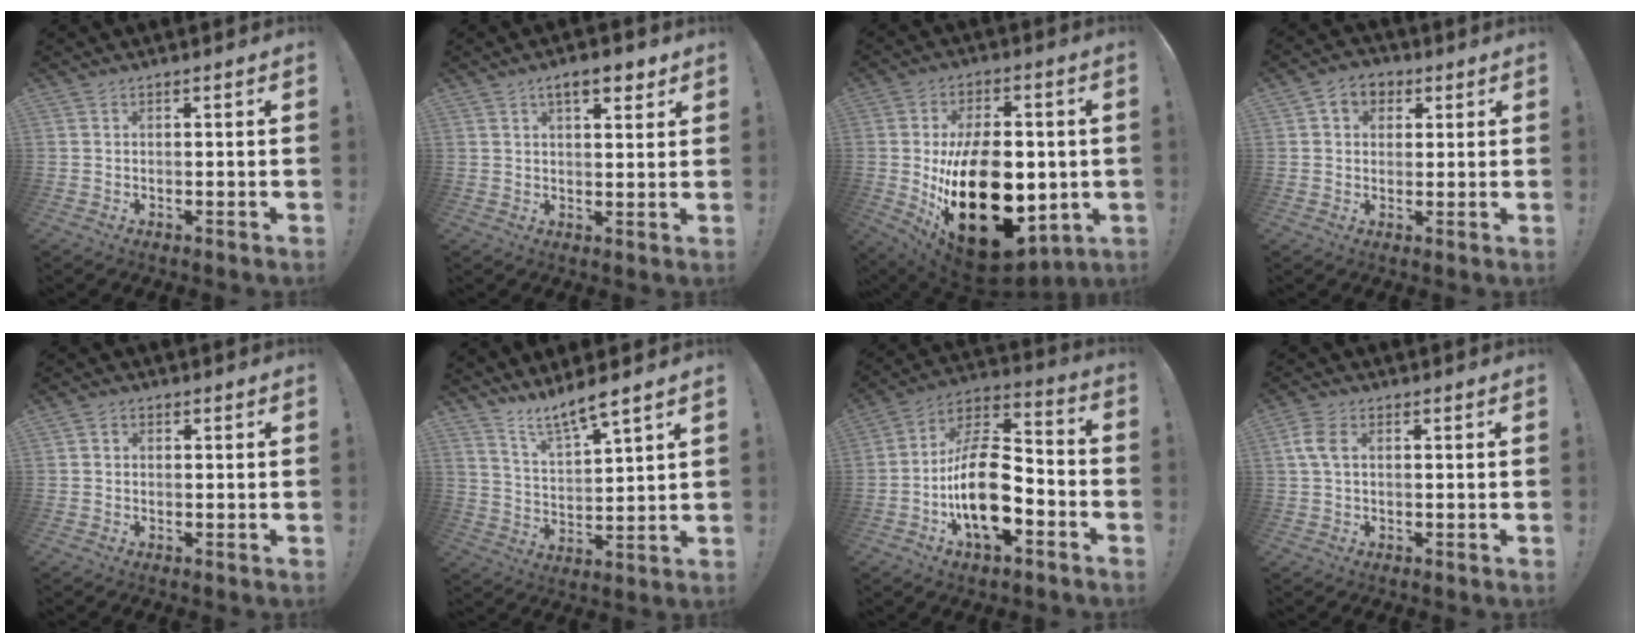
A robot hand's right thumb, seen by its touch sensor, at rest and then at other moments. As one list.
[{"total": 6.7, "force": [3.9, 2.7, 4.7], "torque": [-0.059, -0.014, 0.063]}, {"total": 29.6, "force": [-4.2, 17.3, 23.6], "torque": [-0.405, 0.008, -0.045]}, {"total": 6.2, "force": [2.1, 5.1, 2.9], "torque": [-0.037, -0.002, 0.040]}, {"total": 1.3, "force": [0.0, 1.2, 0.5], "torque": [-0.001, 0.001, -0.003]}, {"total": 8.7, "force": [7.7, 0.7, 4.1], "torque": [-0.070, -0.059, 0.133]}, {"total": 20.1, "force": [-5.6, 10.6, 16.2], "torque": [-0.302, 0.034, -0.088]}, {"total": 5.1, "force": [1.1, 3.2, 3.8], "torque": [-0.077, 0.003, 0.018]}]